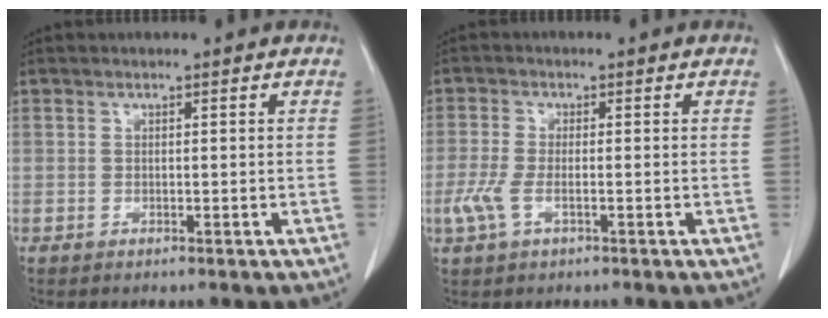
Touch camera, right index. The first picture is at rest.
{"total": 3.9, "force": [-1.3, 1.6, 3.3], "torque": [-0.090, -0.004, -0.025]}